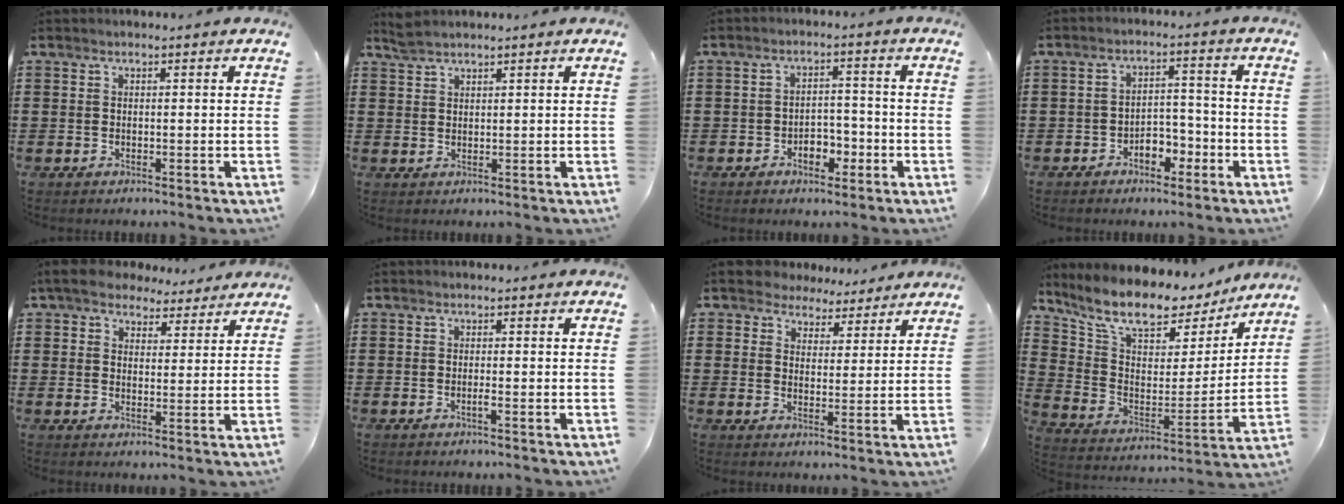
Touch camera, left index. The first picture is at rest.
{"total": 2.0, "force": [1.9, 0.3, 0.7], "torque": [-0.018, 0.001, 0.037]}
{"total": 3.9, "force": [-2.3, 2.3, 2.1], "torque": [-0.033, 0.003, -0.048]}
{"total": 4.4, "force": [-2.9, 2.4, 2.2], "torque": [-0.041, 0.010, -0.058]}
{"total": 5.8, "force": [5.0, 2.4, 1.8], "torque": [-0.056, -0.005, 0.091]}
{"total": 0.8, "force": [-0.3, -0.2, 0.8], "torque": [-0.015, -0.002, -0.006]}
{"total": 4.6, "force": [4.1, 2.0, -0.1], "torque": [-0.020, -0.008, 0.076]}
{"total": 10.4, "force": [8.7, 3.2, 4.5], "torque": [-0.116, -0.060, 0.147]}